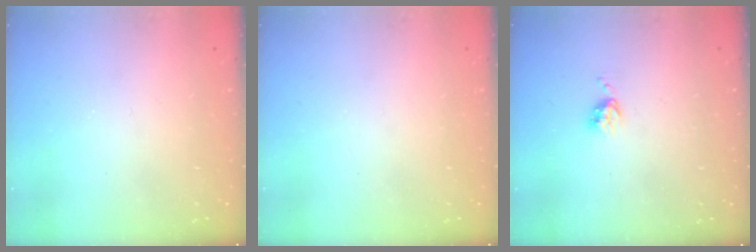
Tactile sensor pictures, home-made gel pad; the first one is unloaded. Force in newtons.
{"total": 0.0}
{"total": 3.8, "press": 3.8, "slide": 0.5}